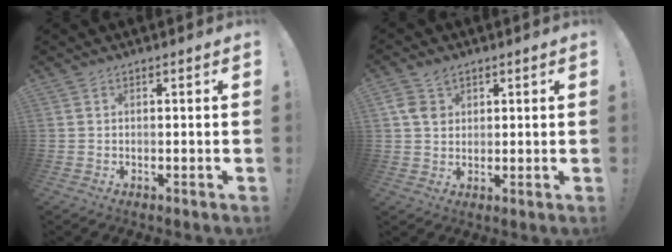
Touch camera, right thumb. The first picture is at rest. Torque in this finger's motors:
{"motor_torque": [0.32, 1.04, 0.28, -0.41, 0.21]}